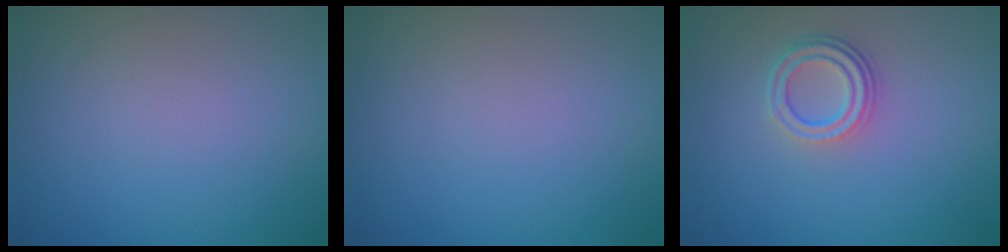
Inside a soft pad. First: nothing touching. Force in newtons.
{"total": 0.0}
{"total": 3.3, "press": 2.4, "slide": 2.3}